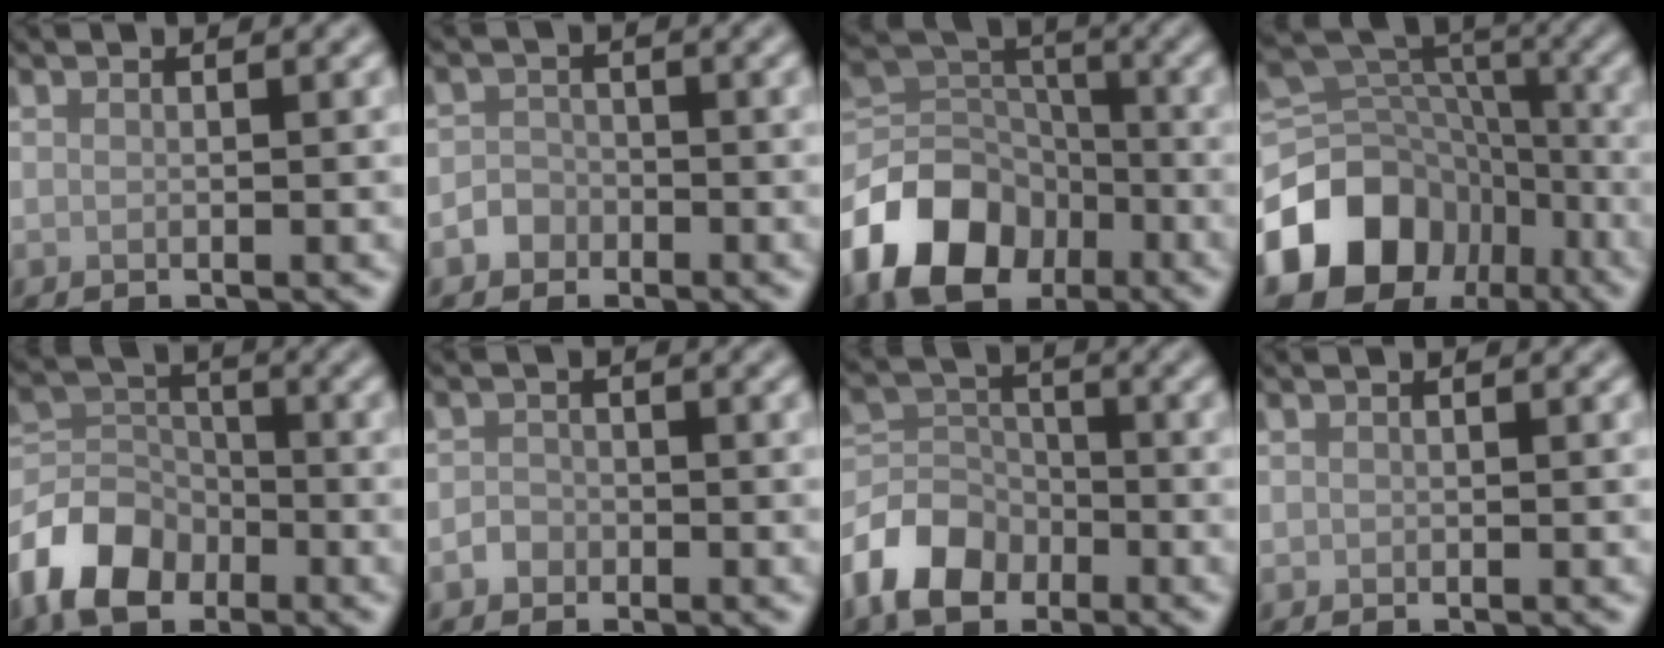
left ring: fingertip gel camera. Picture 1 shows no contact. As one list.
[{"total": 1.7, "force": [-0.9, 1.4, 0.2], "torque": [0.007, 0.006, -0.023]}, {"total": 10.3, "force": [-5.3, 7.0, 5.4], "torque": [-0.102, -0.005, -0.114]}, {"total": 13.0, "force": [-5.7, 10.3, 5.6], "torque": [-0.124, 0.000, -0.099]}, {"total": 6.6, "force": [-3.7, 4.4, 3.3], "torque": [-0.064, 0.003, -0.089]}, {"total": 1.3, "force": [-0.7, 1.1, 0.2], "torque": [0.003, 0.003, -0.014]}, {"total": 5.6, "force": [-3.1, 3.9, 2.6], "torque": [-0.052, 0.002, -0.076]}, {"total": 0.0}]